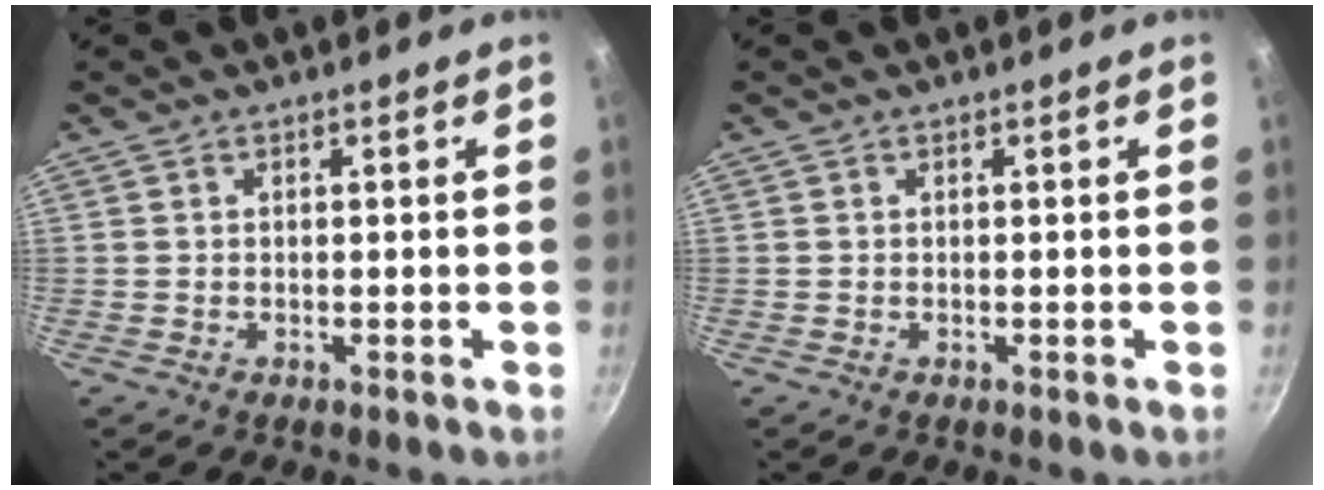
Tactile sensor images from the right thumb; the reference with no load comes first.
{"total": 0.0}